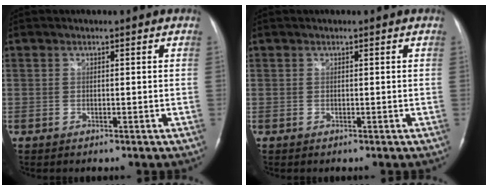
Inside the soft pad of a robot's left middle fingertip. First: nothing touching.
{"total": 0.0}